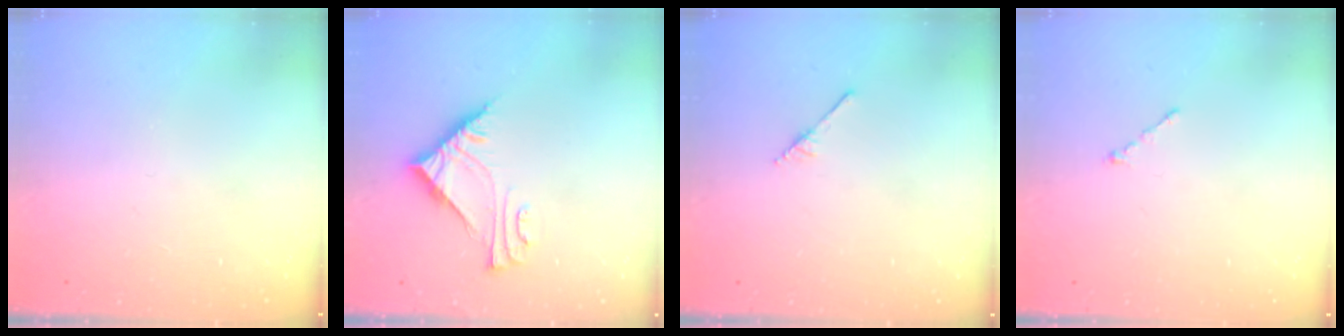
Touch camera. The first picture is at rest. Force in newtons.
{"total": 7.7, "press": 7.7, "slide": 0.3}
{"total": 2.5, "press": 2.4, "slide": 0.3}
{"total": 0.7, "press": 0.7, "slide": 0.2}